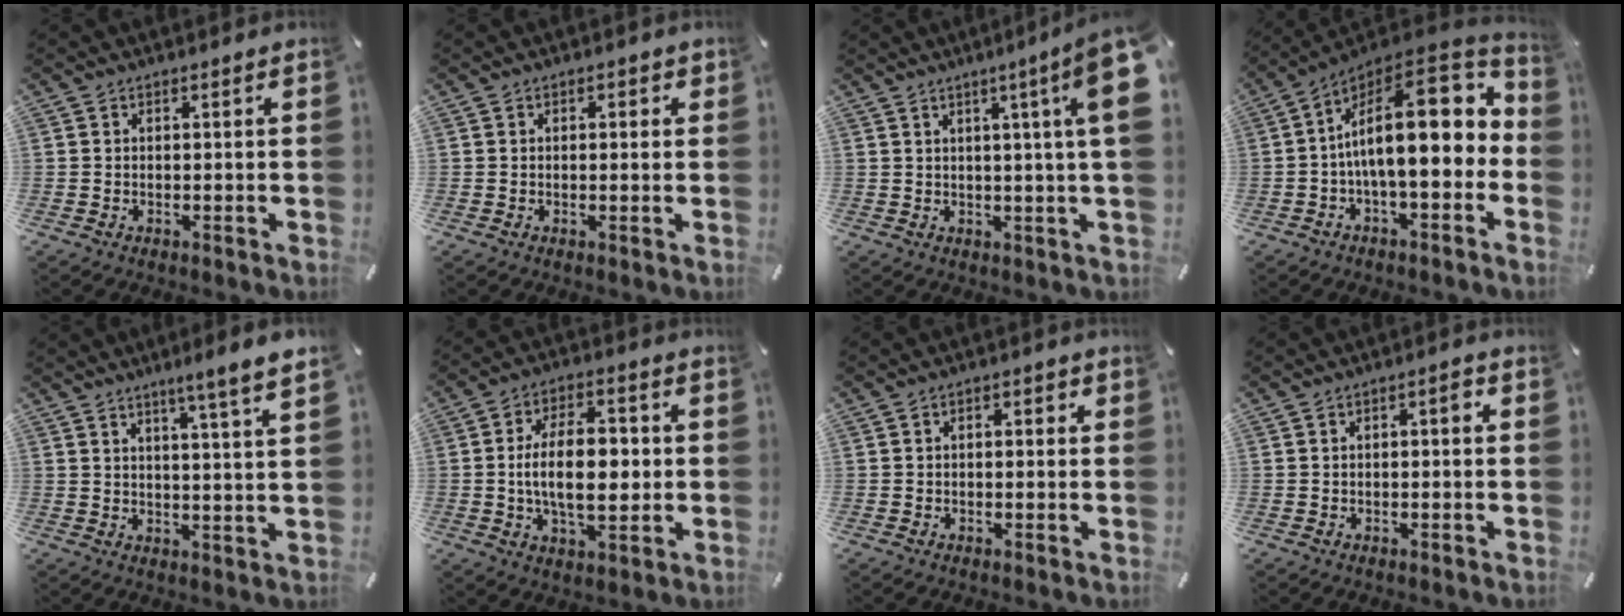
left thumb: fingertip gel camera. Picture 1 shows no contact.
{"total": 1.1, "force": [0.1, 0.8, 0.7], "torque": [-0.008, 0.003, -0.001]}
{"total": 11.0, "force": [4.1, -0.1, 10.2], "torque": [-0.151, -0.031, 0.062]}
{"total": 19.2, "force": [1.4, 8.1, 17.4], "torque": [-0.286, -0.023, 0.024]}
{"total": 6.0, "force": [4.4, -0.9, 4.0], "torque": [-0.065, -0.030, 0.069]}
{"total": 14.1, "force": [-0.5, 7.6, 11.8], "torque": [-0.200, 0.003, -0.013]}
{"total": 1.8, "force": [-0.3, 1.1, 1.4], "torque": [-0.018, 0.004, -0.009]}
{"total": 2.6, "force": [0.0, 1.1, 2.4], "torque": [-0.037, 0.008, -0.005]}